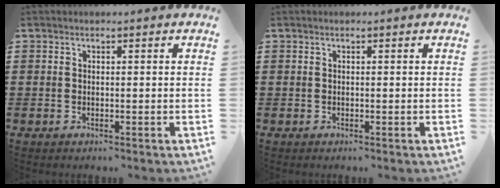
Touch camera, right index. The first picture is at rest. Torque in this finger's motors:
{"motor_torque": [0.00, 0.00, 0.00, 0.00]}